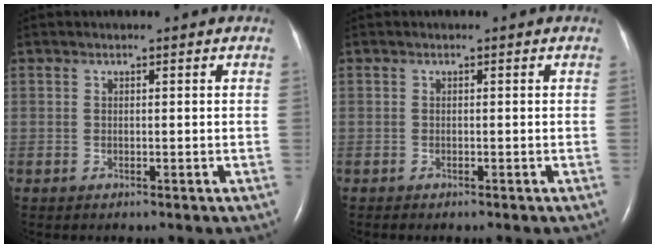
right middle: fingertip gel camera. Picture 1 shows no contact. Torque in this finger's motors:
{"motor_torque": [-0.09, -0.18, -0.07, 0.01]}